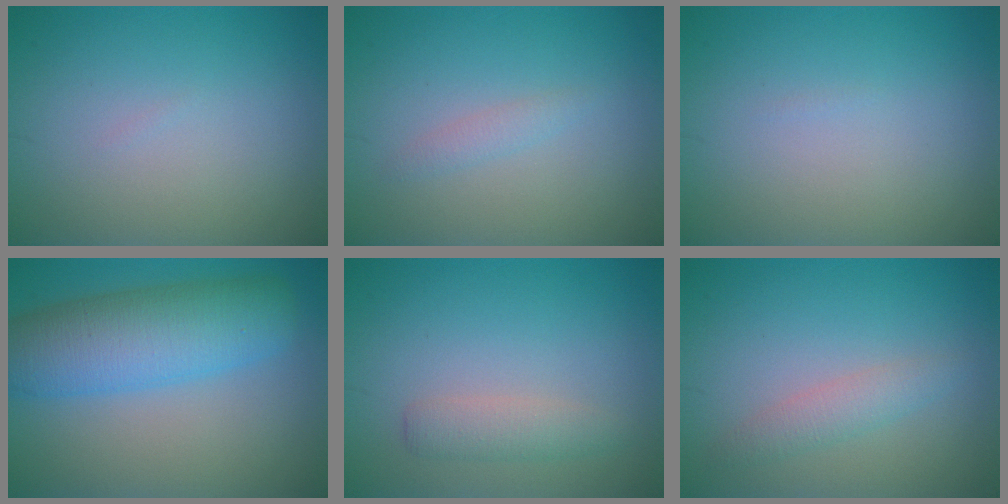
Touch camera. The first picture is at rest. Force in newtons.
{"total": 1.0, "press": 1.0, "slide": 0.0}
{"total": 0.0}
{"total": 8.1, "press": 8.1, "slide": 0.4}
{"total": 2.0, "press": 2.0, "slide": 0.2}
{"total": 1.8, "press": 1.8, "slide": 0.0}